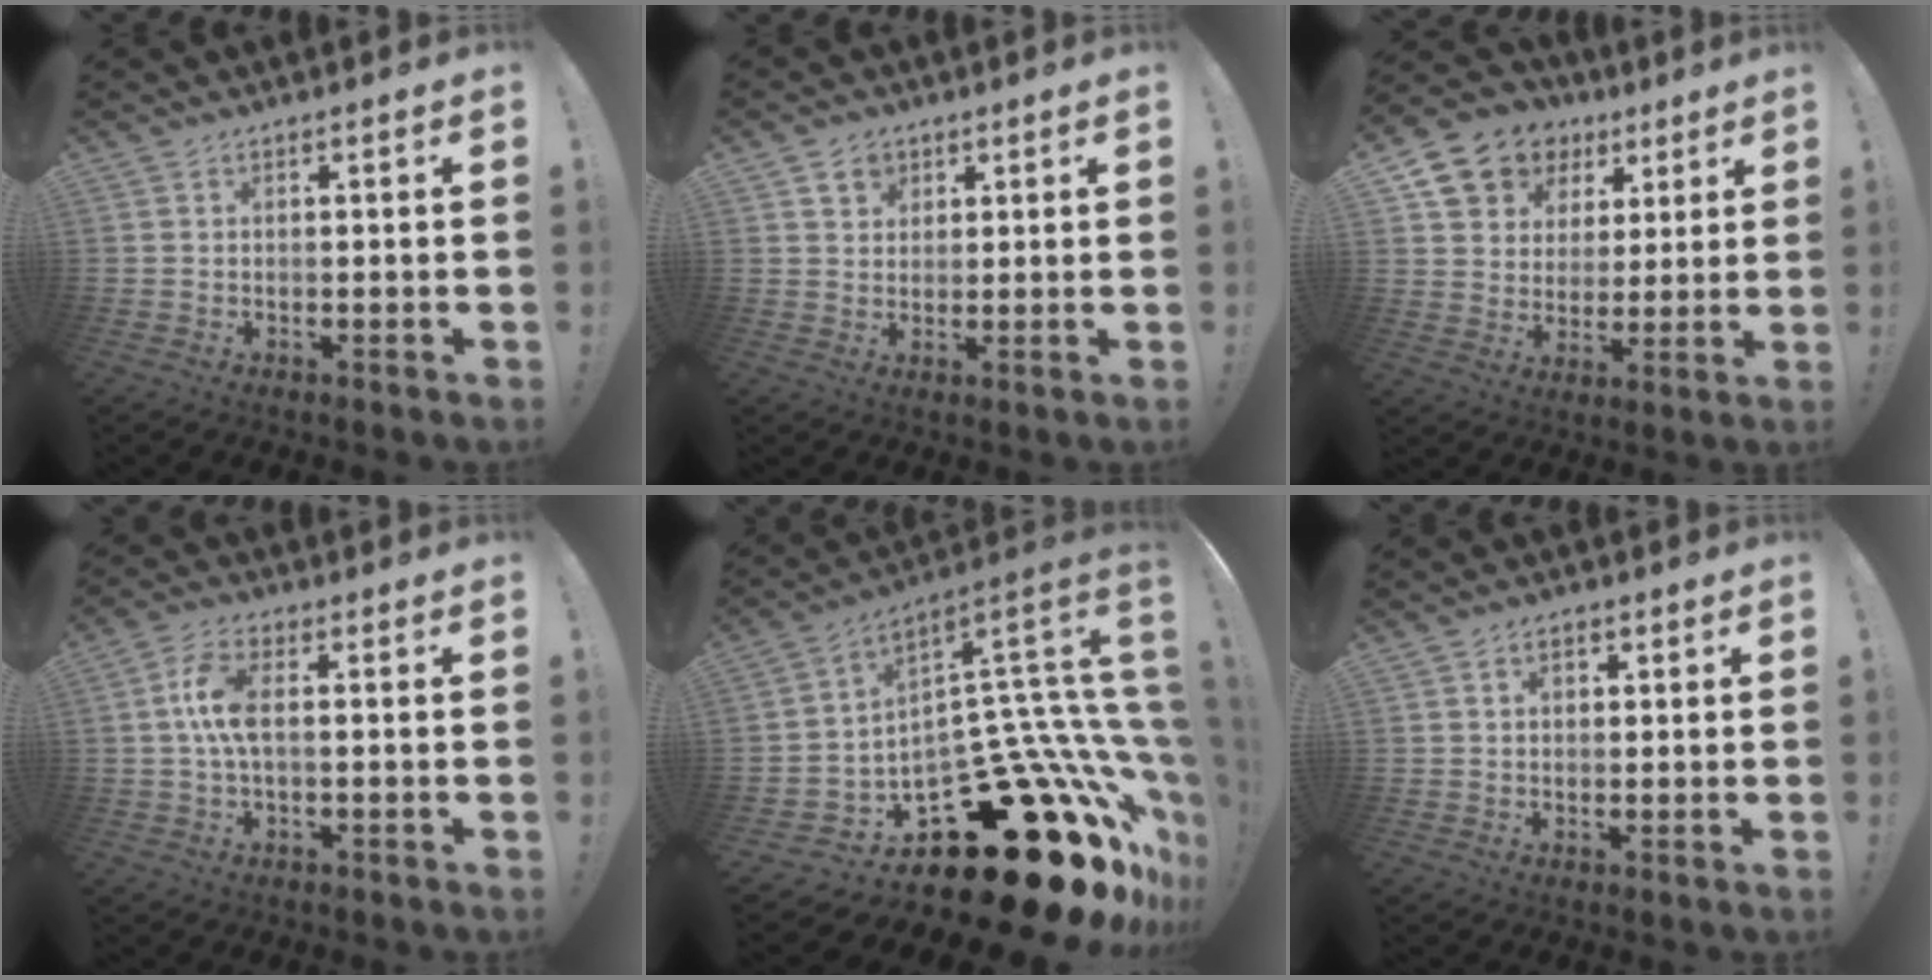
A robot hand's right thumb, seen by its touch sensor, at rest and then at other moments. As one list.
[{"total": 5.0, "force": [2.8, 3.9, 1.2], "torque": [-0.006, -0.013, 0.050]}, {"total": 12.8, "force": [7.4, 9.8, 3.9], "torque": [-0.064, -0.045, 0.151]}, {"total": 8.7, "force": [0.5, 3.7, 7.8], "torque": [-0.156, 0.003, 0.012]}, {"total": 29.9, "force": [-14.8, 14.5, 21.6], "torque": [-0.188, -0.002, -0.179]}, {"total": 2.5, "force": [0.8, 1.8, 1.6], "torque": [-0.016, 0.000, 0.011]}]